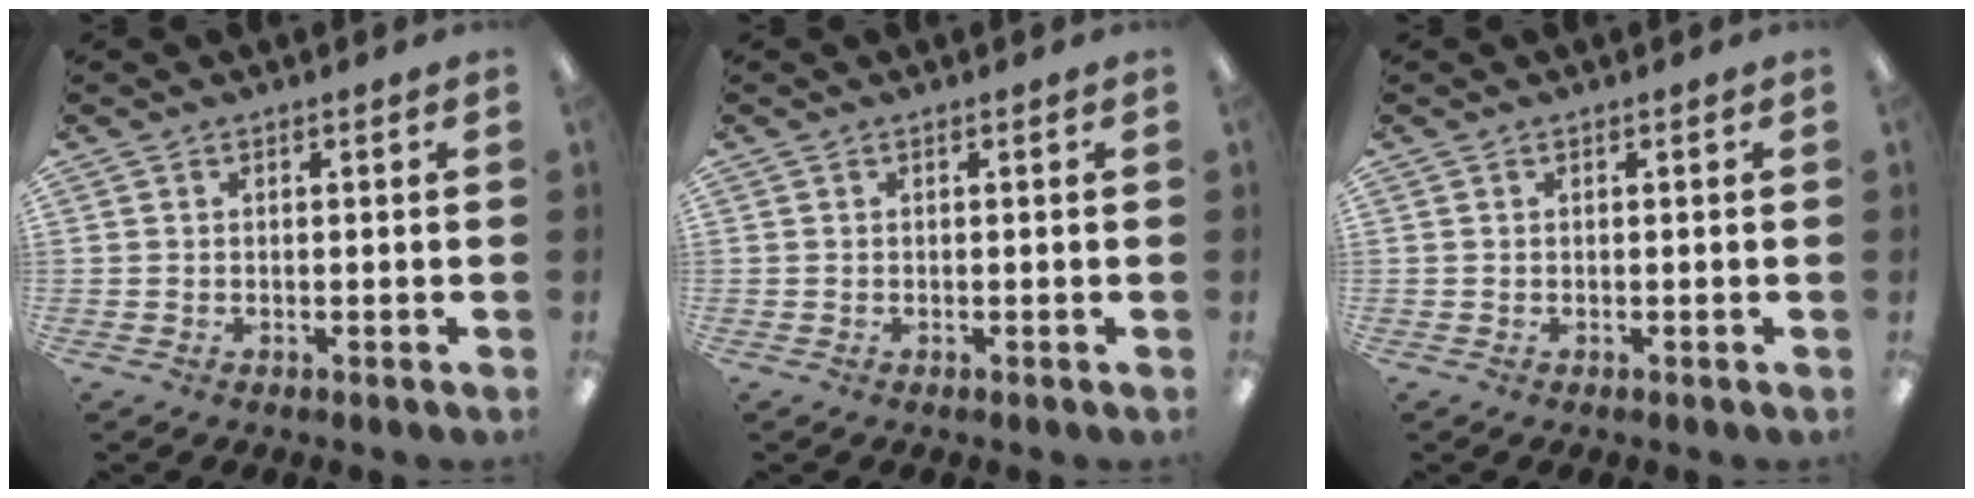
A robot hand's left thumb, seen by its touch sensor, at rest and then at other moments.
{"total": 0.0}
{"total": 0.0}